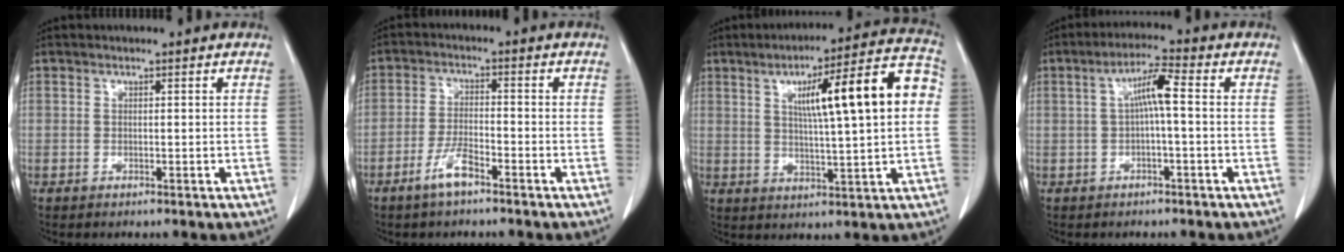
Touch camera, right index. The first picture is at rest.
{"total": 4.6, "force": [-3.2, 0.8, 3.3], "torque": [-0.068, -0.001, -0.061]}
{"total": 15.9, "force": [3.1, 1.6, 15.5], "torque": [-0.220, 0.033, 0.043]}
{"total": 5.1, "force": [0.4, 0.3, 5.0], "torque": [-0.092, 0.020, 0.007]}